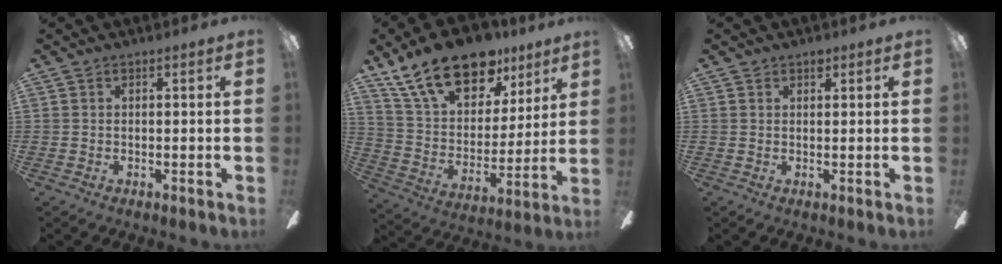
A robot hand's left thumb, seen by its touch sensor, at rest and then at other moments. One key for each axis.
{"total": 21.7, "fx": 14.5, "fy": 11.3, "fz": 11.5, "tx": -0.198, "ty": -0.080, "tz": 0.261}
{"total": 1.3, "fx": 1.0, "fy": 0.7, "fz": 0.5, "tx": -0.002, "ty": -0.002, "tz": 0.016}